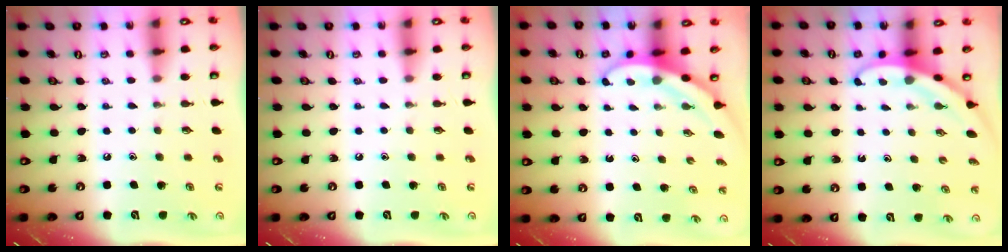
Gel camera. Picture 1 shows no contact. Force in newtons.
{"total": 0.0}
{"total": 3.1, "press": 3.1, "slide": 0.1}
{"total": 3.5, "press": 3.5, "slide": 0.1}